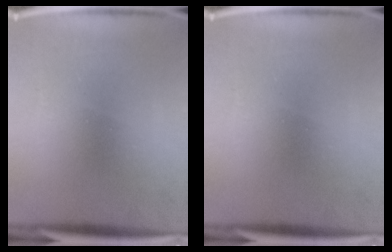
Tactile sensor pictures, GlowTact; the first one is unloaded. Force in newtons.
{"total": 0.0}